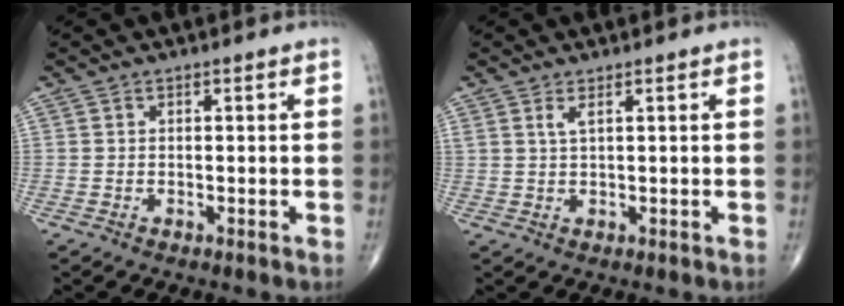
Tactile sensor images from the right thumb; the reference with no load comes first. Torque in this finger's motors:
{"motor_torque": [-0.24, -0.24, 0.17, 0.37, 0.01]}